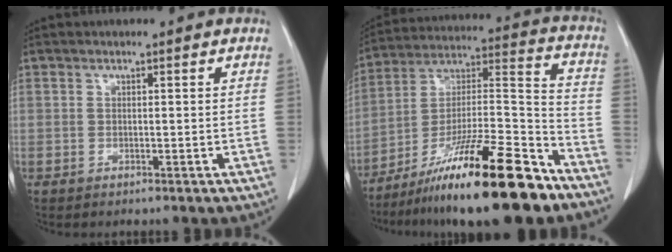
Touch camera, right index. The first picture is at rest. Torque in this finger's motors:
{"motor_torque": [1.89, -0.25, 0.53, 0.16]}